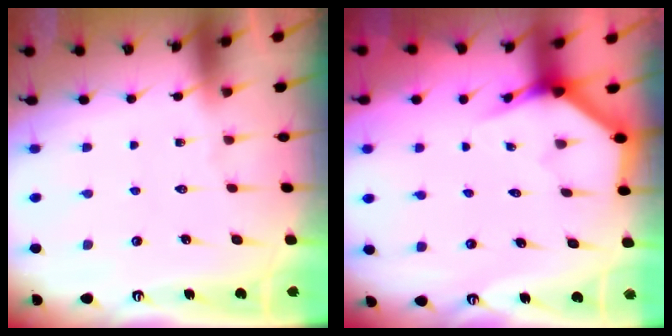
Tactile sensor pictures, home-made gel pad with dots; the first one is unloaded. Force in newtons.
{"total": 3.9, "press": 3.9, "slide": 0.4}